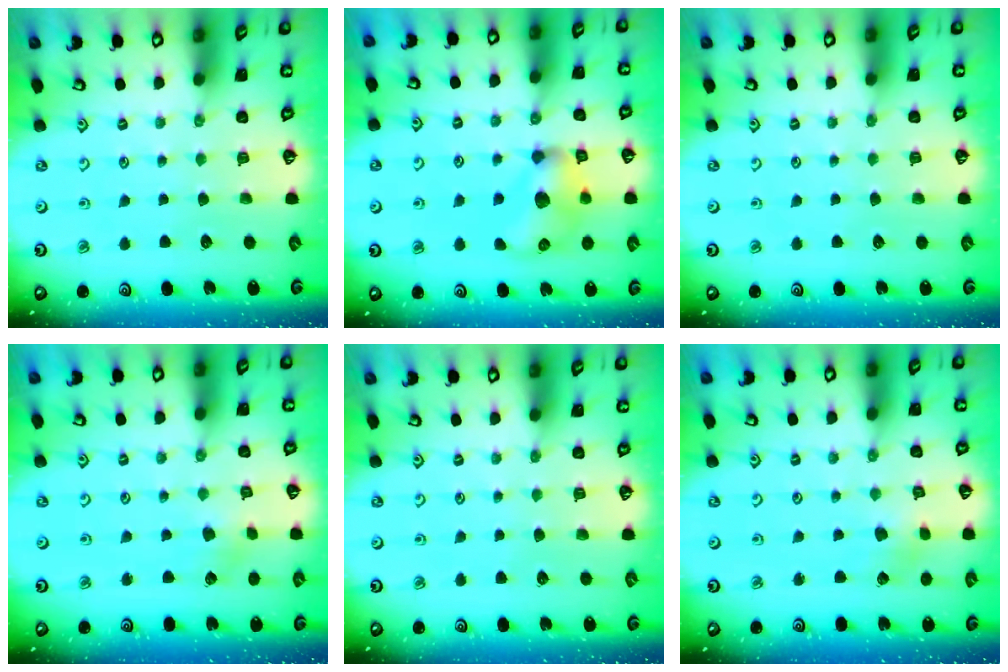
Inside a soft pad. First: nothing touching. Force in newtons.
{"total": 13.9, "press": 13.9, "slide": 0.9}
{"total": 0.0}
{"total": 2.7, "press": 2.7, "slide": 0.3}
{"total": 0.0}
{"total": 2.3, "press": 2.2, "slide": 0.4}